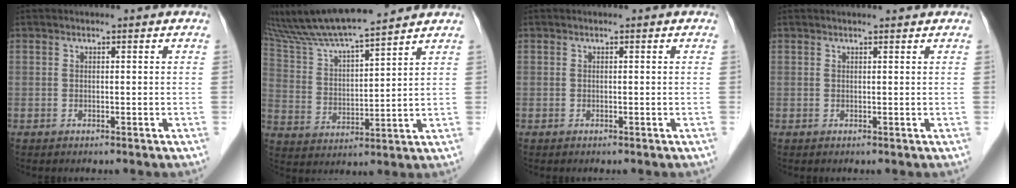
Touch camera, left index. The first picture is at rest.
{"total": 13.9, "force": [12.6, 0.5, 6.0], "torque": [-0.117, 0.013, 0.227]}
{"total": 0.0}
{"total": 1.7, "force": [1.7, -0.1, 0.4], "torque": [-0.006, 0.008, 0.023]}